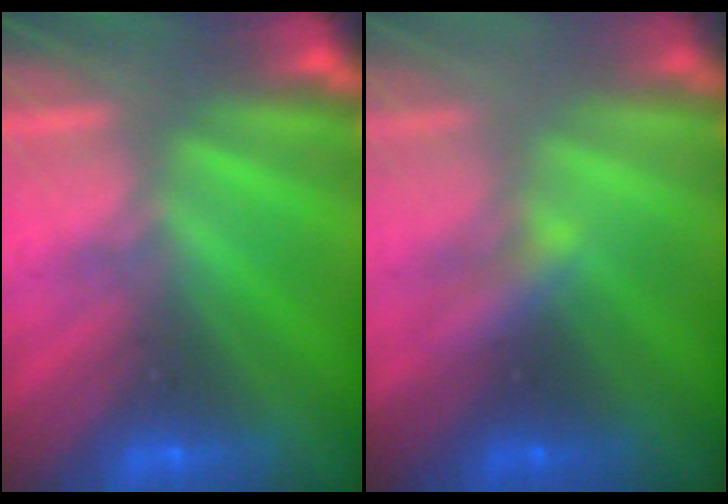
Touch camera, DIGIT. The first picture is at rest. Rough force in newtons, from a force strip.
{"total": 2.2}